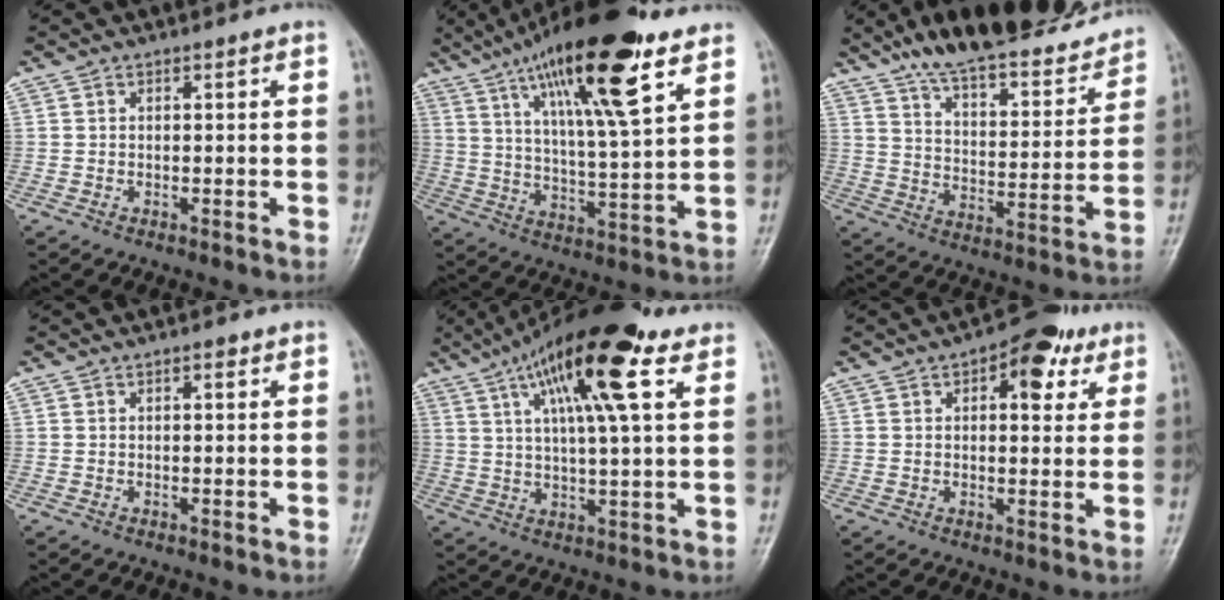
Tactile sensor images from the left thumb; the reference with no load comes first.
{"total": 21.8, "force": [12.4, 4.9, 17.3], "torque": [-0.279, -0.035, 0.209]}
{"total": 23.0, "force": [18.8, 6.2, 11.8], "torque": [-0.146, -0.074, 0.282]}
{"total": 1.2, "force": [0.6, 0.5, 0.9], "torque": [-0.010, 0.001, 0.007]}
{"total": 18.9, "force": [9.5, 4.5, 15.7], "torque": [-0.250, -0.007, 0.157]}
{"total": 9.5, "force": [4.5, 4.9, 6.8], "torque": [-0.053, -0.007, 0.052]}